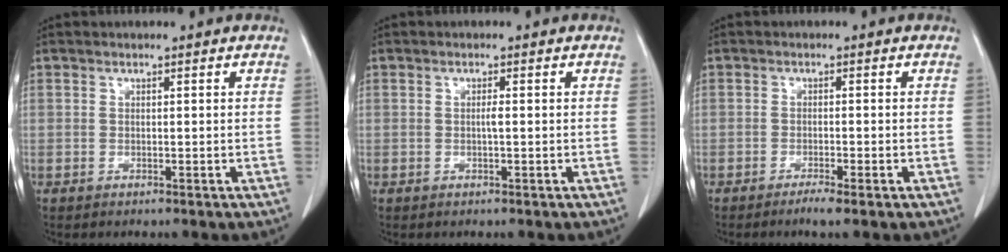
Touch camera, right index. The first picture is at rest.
{"total": 0.8, "force": [-0.1, 0.0, 0.8], "torque": [-0.017, -0.001, -0.002]}
{"total": 2.3, "force": [-1.5, -0.1, 1.7], "torque": [-0.028, -0.004, -0.026]}